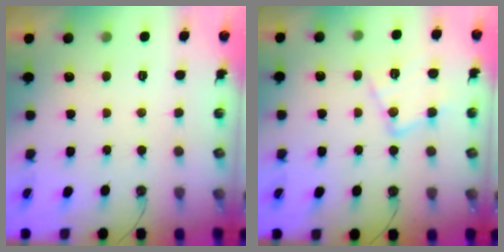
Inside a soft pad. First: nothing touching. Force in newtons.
{"total": 13.1, "press": 13.1, "slide": 0.8}